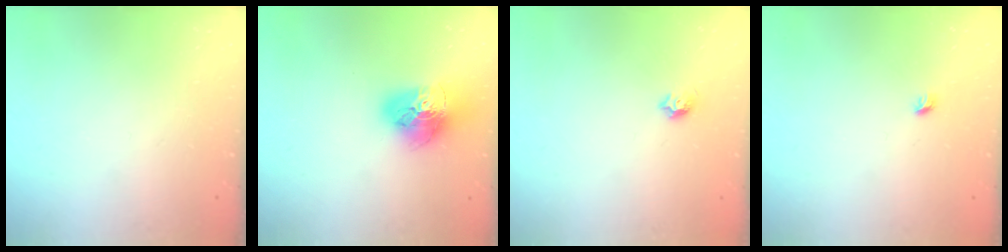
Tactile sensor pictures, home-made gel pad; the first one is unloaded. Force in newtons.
{"total": 18.4, "press": 18.3, "slide": 1.9}
{"total": 4.9, "press": 4.8, "slide": 0.8}
{"total": 3.9, "press": 3.8, "slide": 0.9}